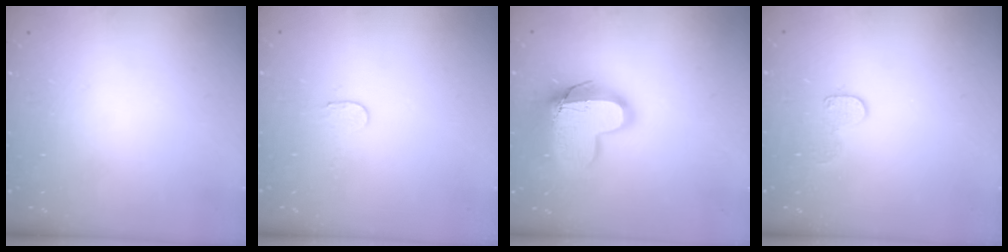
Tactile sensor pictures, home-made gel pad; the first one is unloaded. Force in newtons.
{"total": 2.3, "press": 2.3, "slide": 0.2}
{"total": 15.2, "press": 15.2, "slide": 1.4}
{"total": 8.4, "press": 8.4, "slide": 0.5}